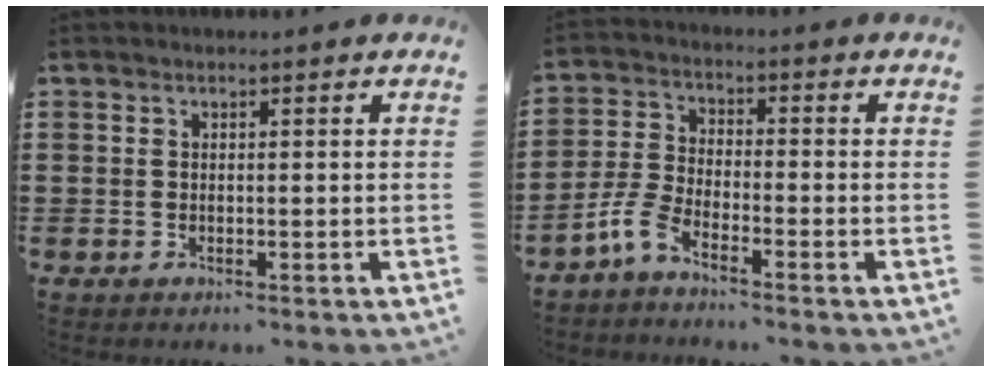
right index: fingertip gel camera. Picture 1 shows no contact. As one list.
[{"total": 4.7, "force": [-3.7, 0.9, 2.7], "torque": [-0.083, -0.009, -0.079]}]